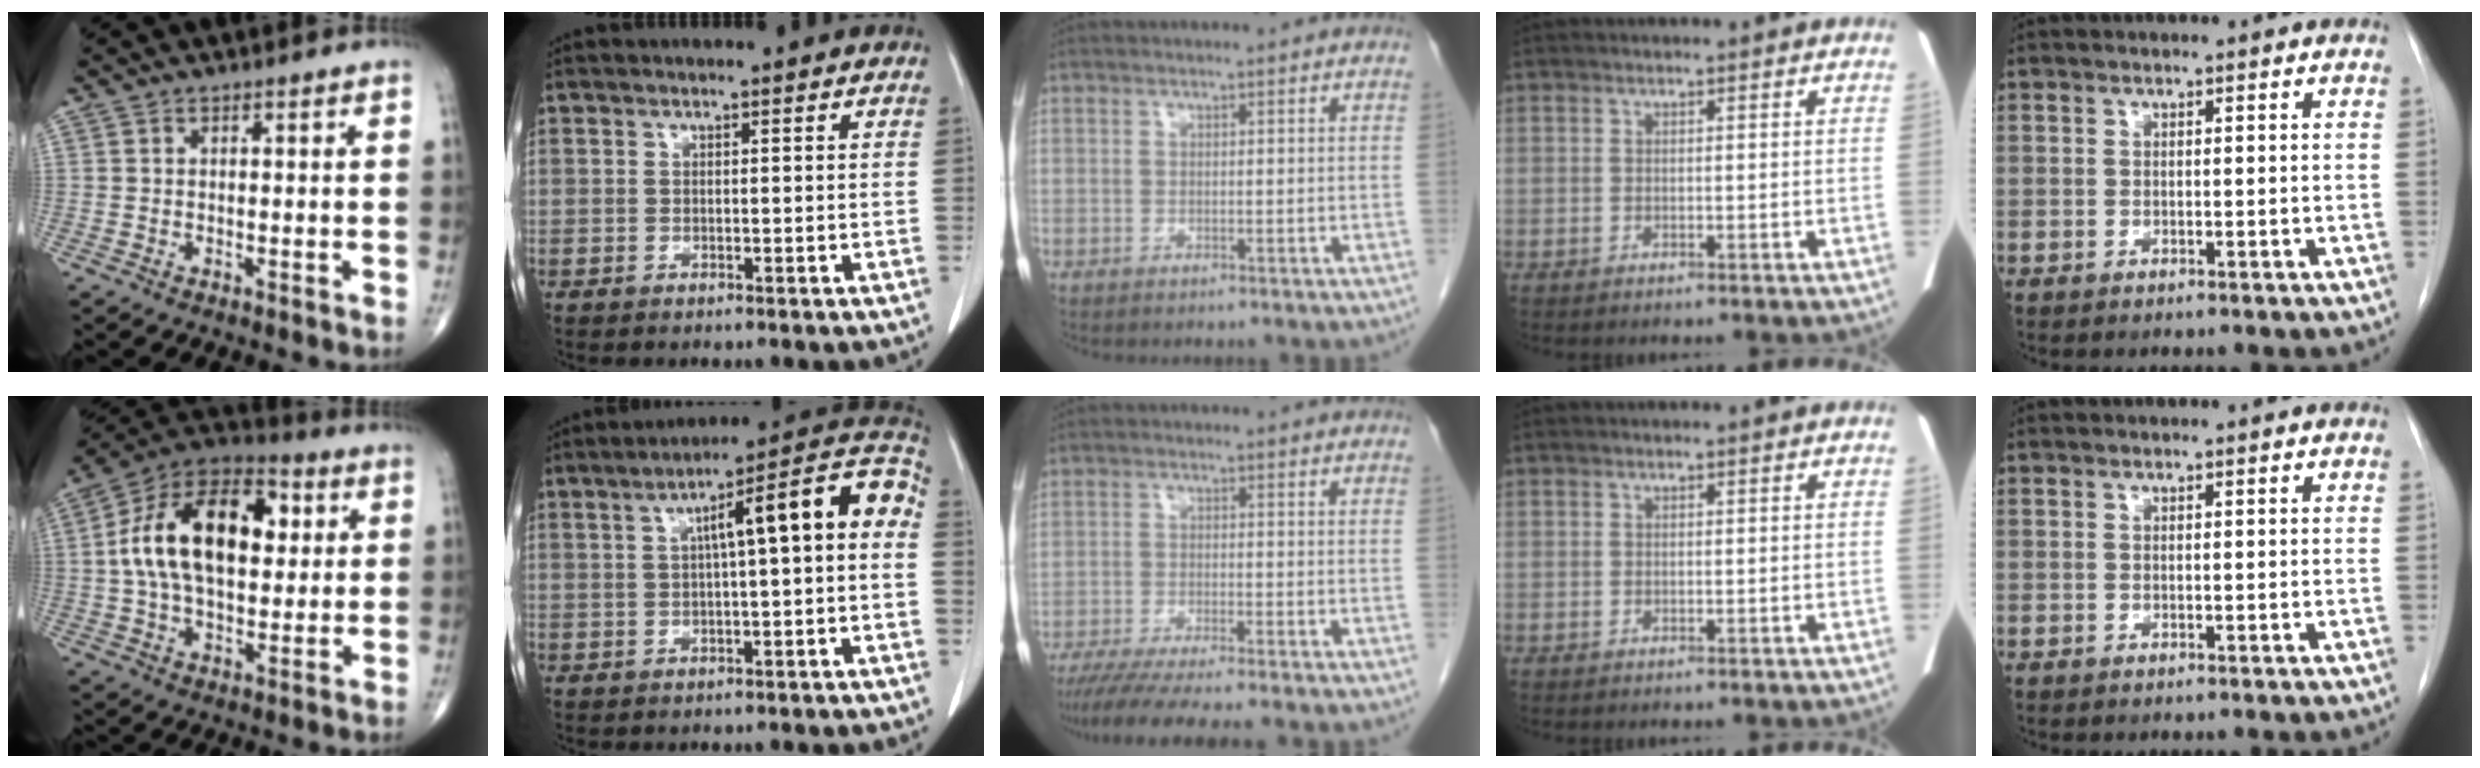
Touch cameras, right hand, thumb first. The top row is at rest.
{"thumb": {"total": 21.7, "force": [3.5, 12.6, 17.3], "torque": [-0.271, 0.019, 0.049]}, "index": {"total": 12.5, "force": [1.7, 1.5, 12.3], "torque": [-0.172, 0.044, 0.017]}, "middle": {"total": 10.8, "force": [-9.2, -0.3, 5.7], "torque": [-0.072, -0.027, -0.142]}}